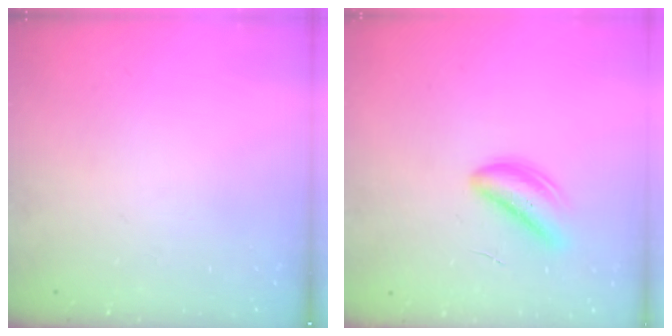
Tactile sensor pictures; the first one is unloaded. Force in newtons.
{"total": 4.6, "press": 4.6, "slide": 0.6}